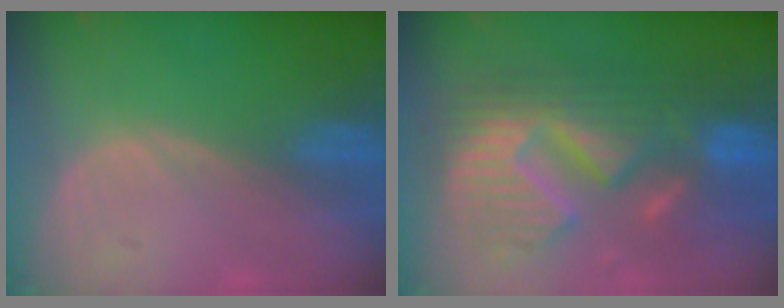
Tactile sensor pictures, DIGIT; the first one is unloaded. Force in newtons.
{"total": 13.1, "press": 13.0, "slide": 1.4}